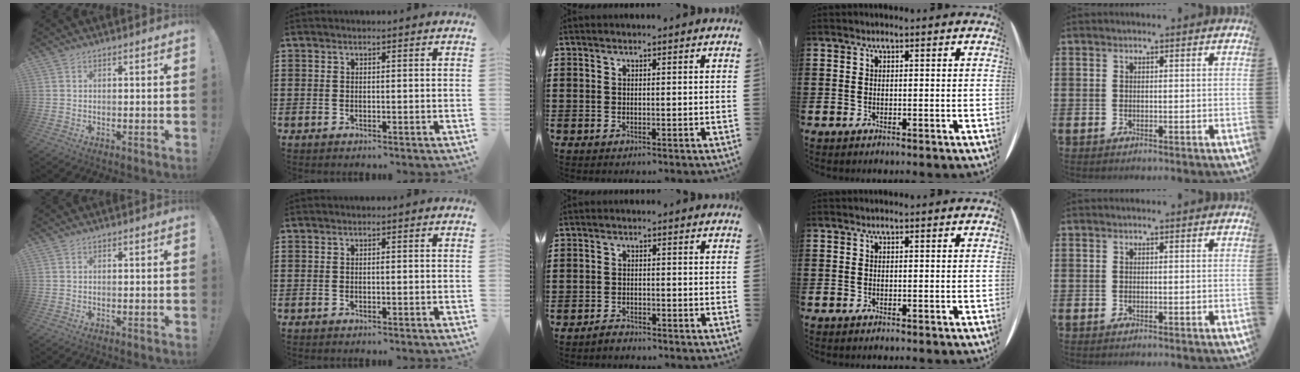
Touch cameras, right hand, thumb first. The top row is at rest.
{"middle": {"total": 1.4, "force": [-1.4, 0.3, 0.2], "torque": [-0.007, 0.002, -0.029]}}